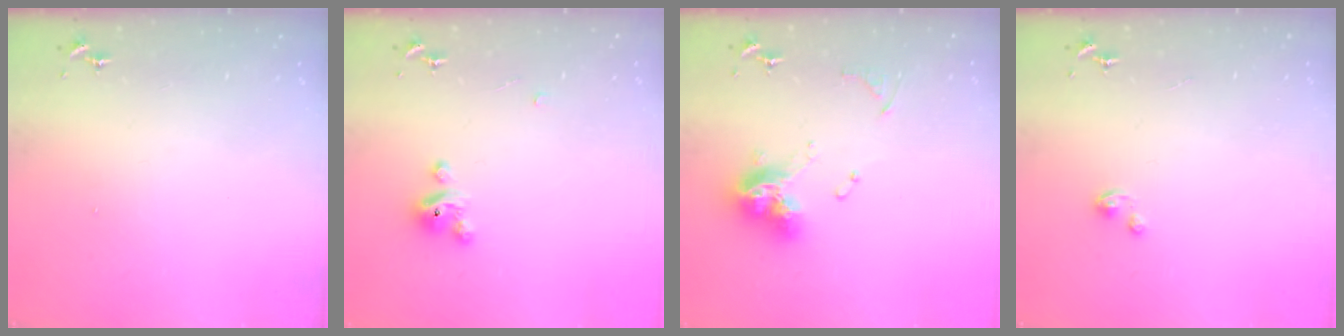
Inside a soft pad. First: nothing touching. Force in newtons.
{"total": 5.2, "press": 5.2, "slide": 0.4}
{"total": 12.9, "press": 12.8, "slide": 1.2}
{"total": 1.5, "press": 1.5, "slide": 0.2}